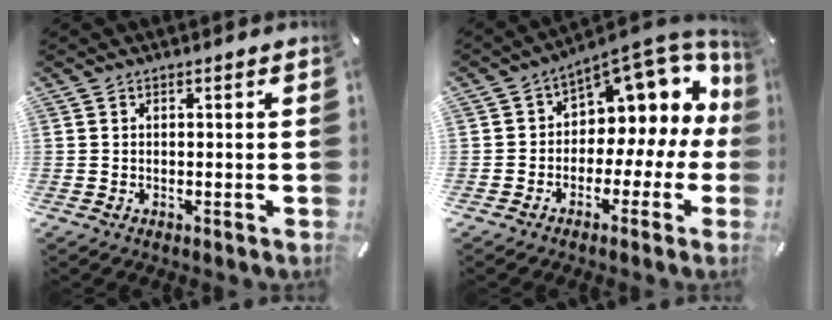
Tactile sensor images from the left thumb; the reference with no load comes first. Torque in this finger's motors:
{"motor_torque": [0.62, 0.64, 0.76, 0.62, 0.07]}